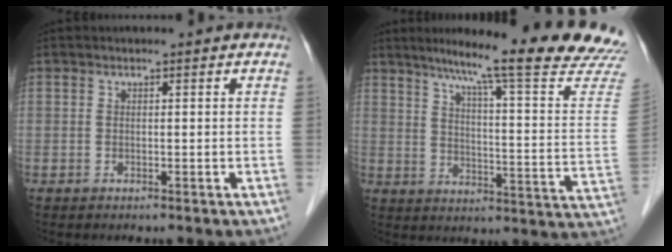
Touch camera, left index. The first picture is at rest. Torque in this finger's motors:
{"motor_torque": [0.23, -1.45, 0.13, 0.06]}